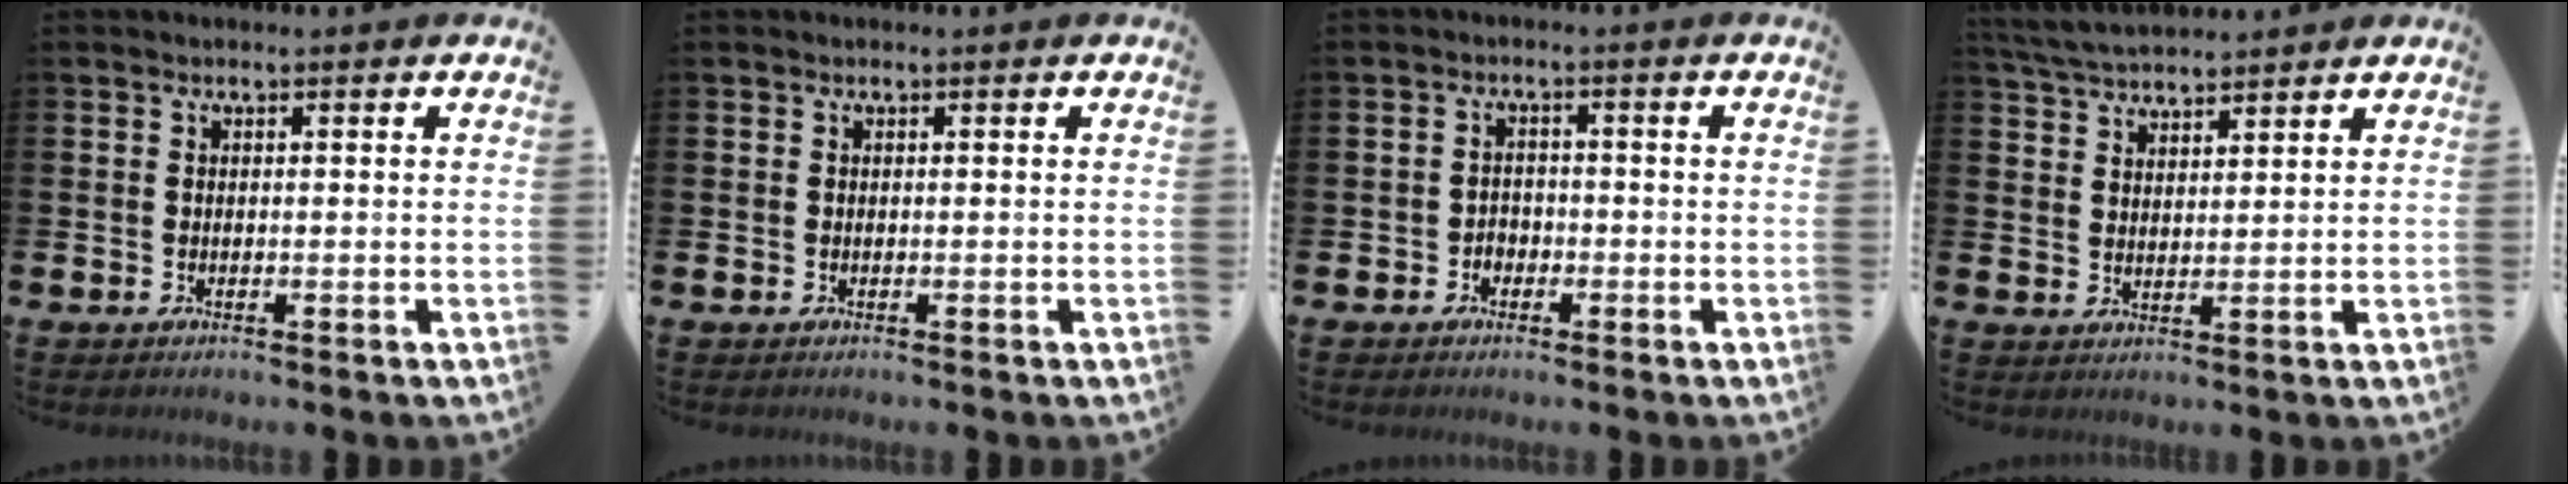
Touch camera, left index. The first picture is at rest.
{"total": 0.0}
{"total": 1.9, "force": [-1.1, 1.5, 0.3], "torque": [-0.002, 0.001, -0.027]}
{"total": 4.6, "force": [4.5, 0.6, 0.7], "torque": [-0.028, -0.019, 0.082]}